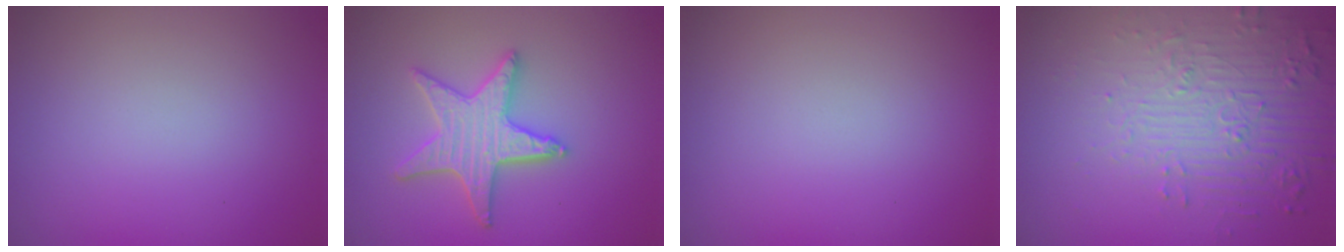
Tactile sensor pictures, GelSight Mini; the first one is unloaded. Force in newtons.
{"total": 4.2, "press": 4.1, "slide": 0.8}
{"total": 0.0}
{"total": 5.7, "press": 3.8, "slide": 4.2}